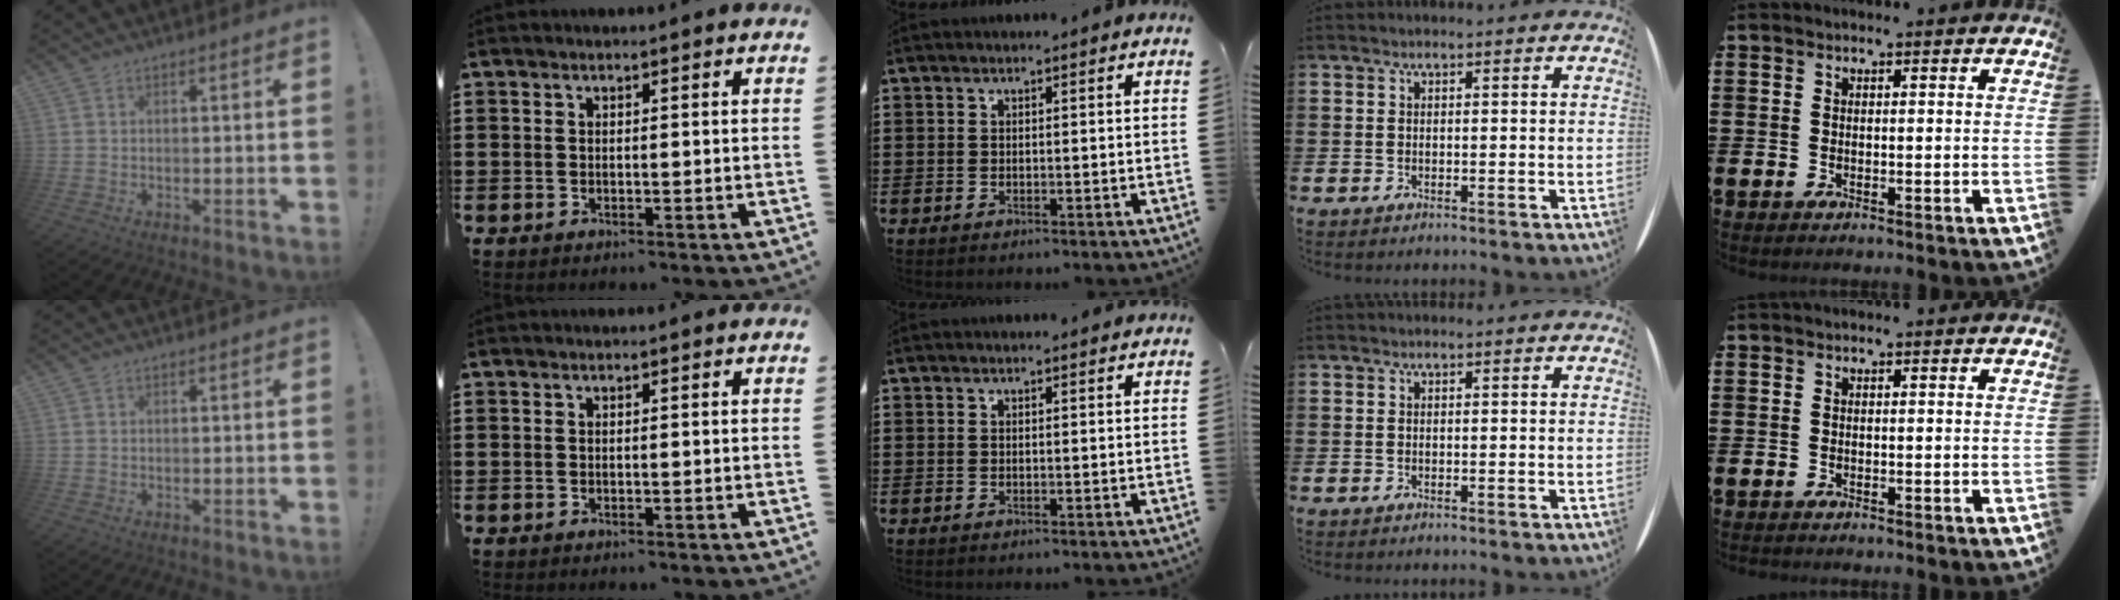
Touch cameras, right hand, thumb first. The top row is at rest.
{}